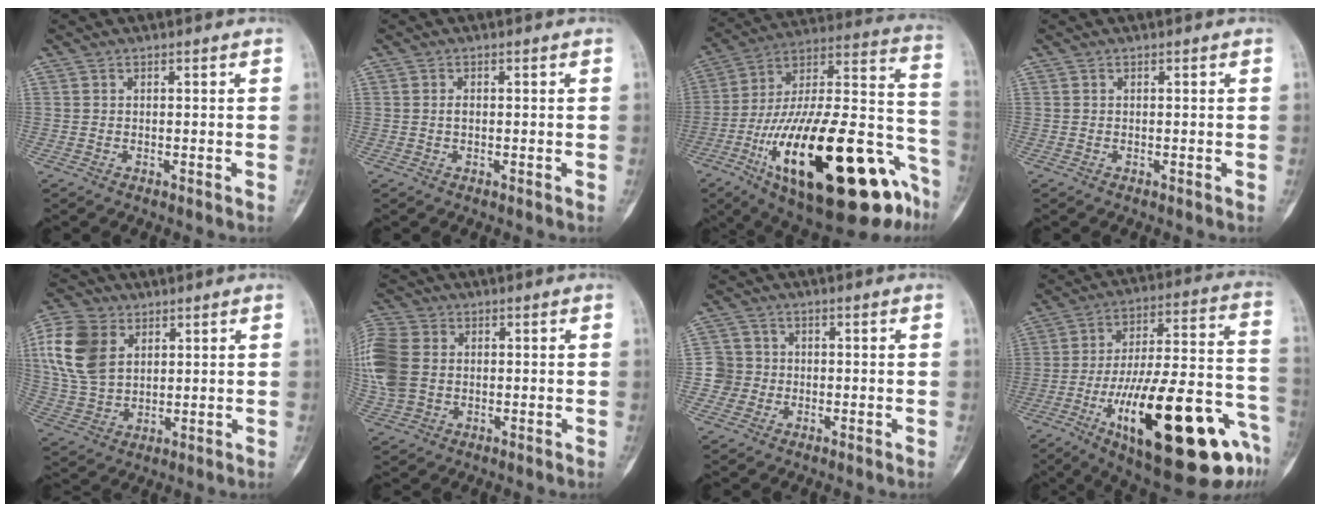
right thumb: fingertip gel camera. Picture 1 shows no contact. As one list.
[{"total": 0.9, "force": [-0.1, 0.5, 0.7], "torque": [-0.011, 0.001, -0.004]}, {"total": 39.0, "force": [-17.2, 13.9, 32.1], "torque": [-0.456, 0.063, -0.267]}, {"total": 0.0}, {"total": 13.8, "force": [4.4, 9.8, 8.6], "torque": [-0.163, -0.004, 0.086]}, {"total": 14.8, "force": [1.1, 11.6, 9.1], "torque": [-0.239, 0.012, 0.024]}, {"total": 4.1, "force": [-0.7, 4.1, 0.0], "torque": [0.034, 0.014, -0.024]}, {"total": 31.8, "force": [-13.3, 9.5, 27.3], "torque": [-0.384, 0.048, -0.194]}]